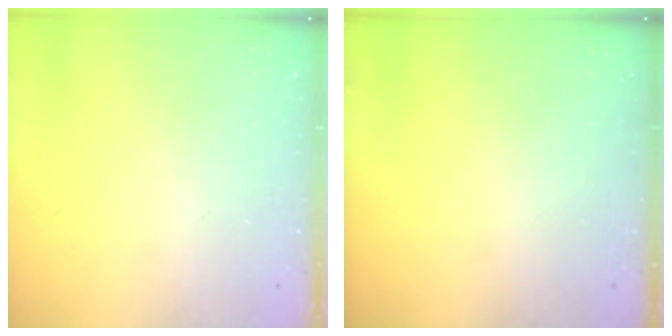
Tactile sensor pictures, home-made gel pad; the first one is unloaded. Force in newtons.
{"total": 0.0}